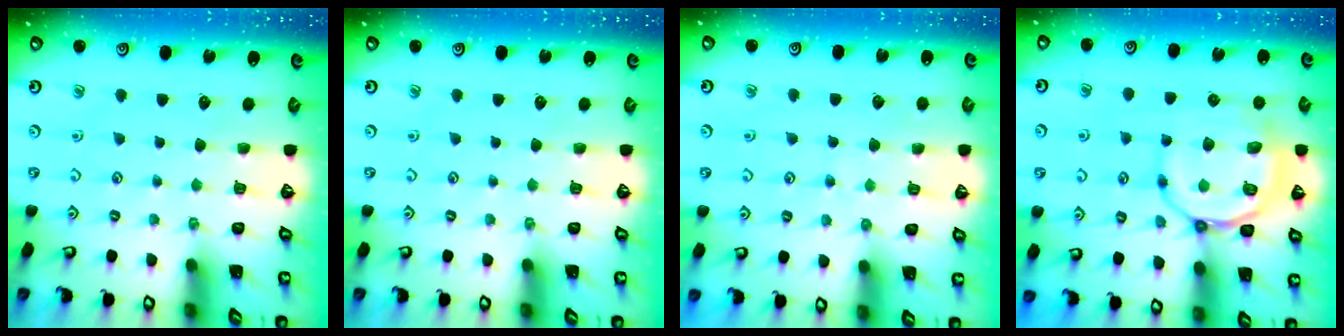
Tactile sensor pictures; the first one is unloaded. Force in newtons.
{"total": 0.0}
{"total": 5.8, "press": 5.8, "slide": 0.8}
{"total": 12.5, "press": 12.5, "slide": 1.2}